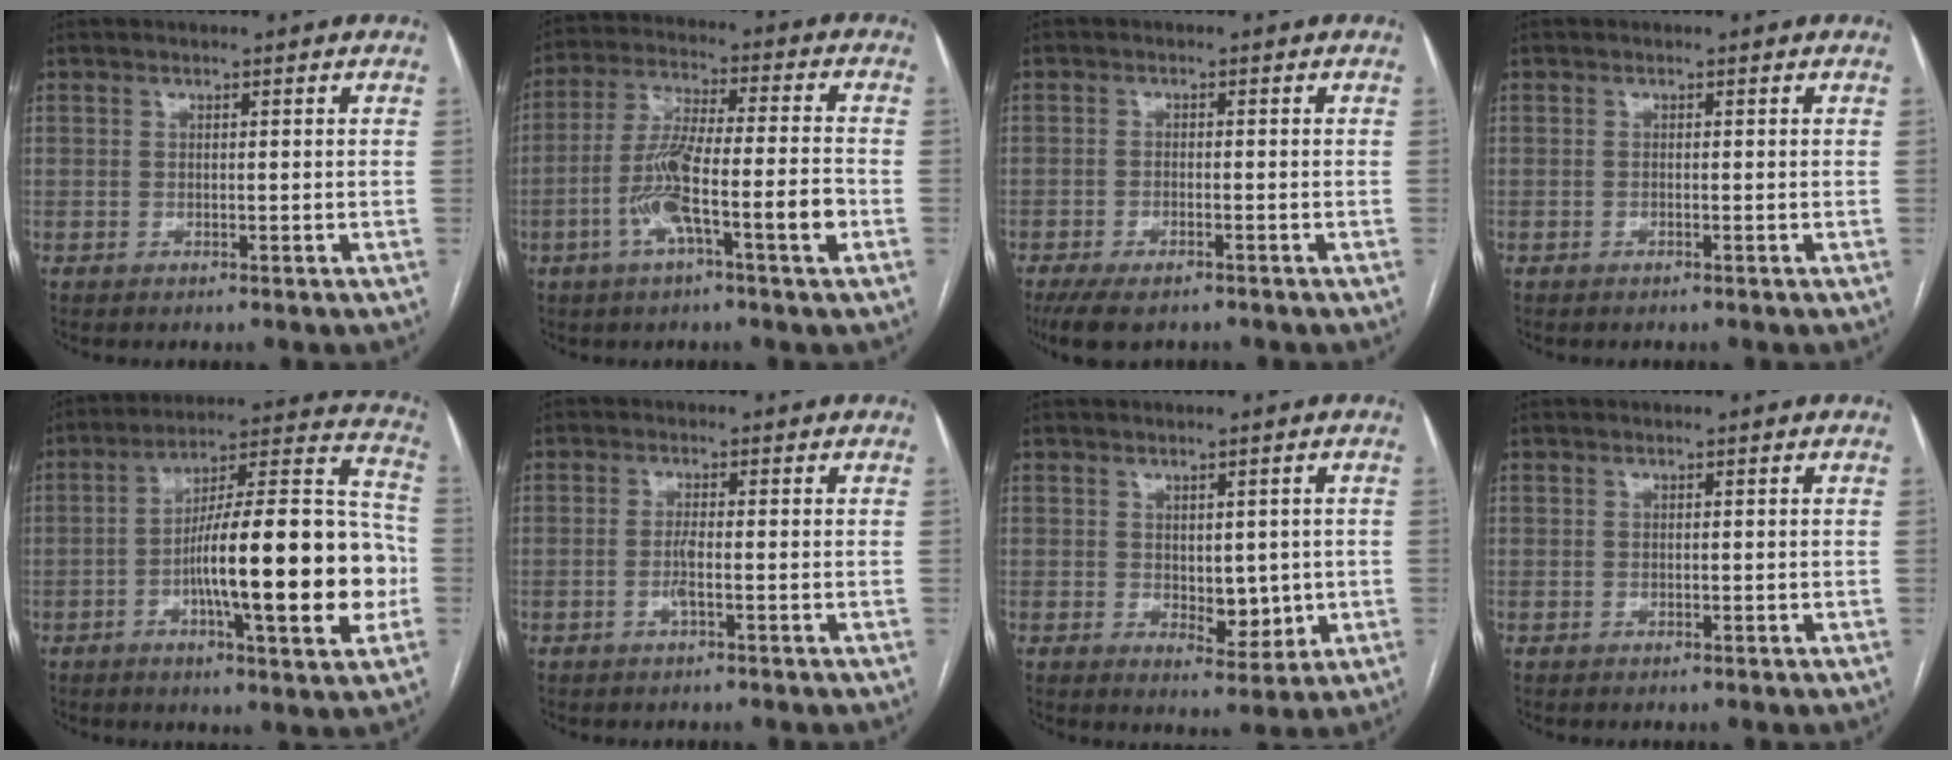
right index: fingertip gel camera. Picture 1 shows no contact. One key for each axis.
{"total": 9.6, "fx": -3.3, "fy": 0.7, "fz": 8.9, "tx": -0.170, "ty": 0.008, "tz": -0.062}
{"total": 5.8, "fx": -4.2, "fy": 2.1, "fz": 3.3, "tx": -0.056, "ty": -0.009, "tz": -0.070}
{"total": 0.0}
{"total": 22.2, "fx": -4.4, "fy": 3.5, "fz": 21.5, "tx": -0.297, "ty": 0.024, "tz": -0.065}
{"total": 2.0, "fx": -0.6, "fy": 0.0, "fz": 1.9, "tx": -0.039, "ty": -0.002, "tz": -0.014}
{"total": 5.3, "fx": 0.0, "fy": 2.9, "fz": 4.5, "tx": -0.058, "ty": -0.003, "tz": 0.012}
{"total": 0.0}